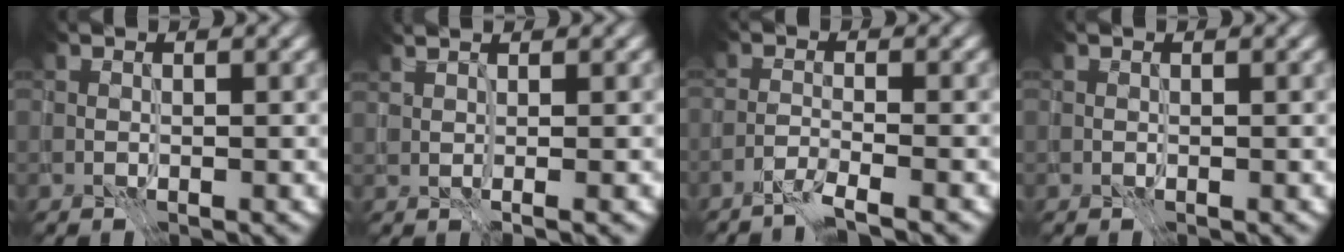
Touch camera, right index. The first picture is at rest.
{"total": 3.2, "force": [1.8, 0.9, 2.5], "torque": [-0.027, 0.014, 0.010]}
{"total": 2.3, "force": [-2.1, -0.1, 0.8], "torque": [-0.011, 0.003, -0.053]}
{"total": 0.0}